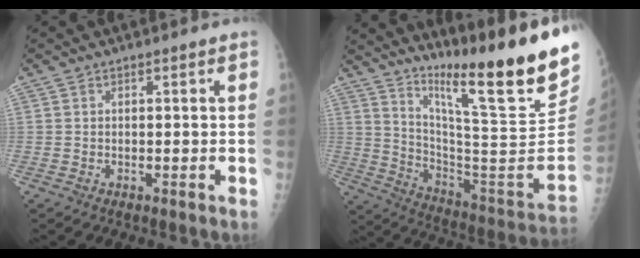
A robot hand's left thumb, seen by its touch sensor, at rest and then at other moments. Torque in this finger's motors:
{"motor_torque": [0.53, -0.01, 1.43, -1.34, 0.26]}